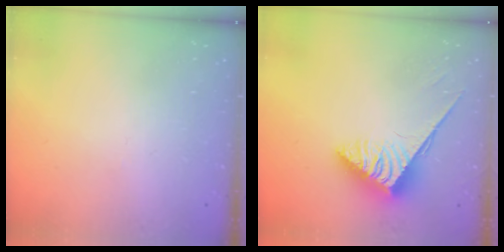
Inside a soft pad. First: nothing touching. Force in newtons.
{"total": 3.8, "press": 3.8, "slide": 0.6}